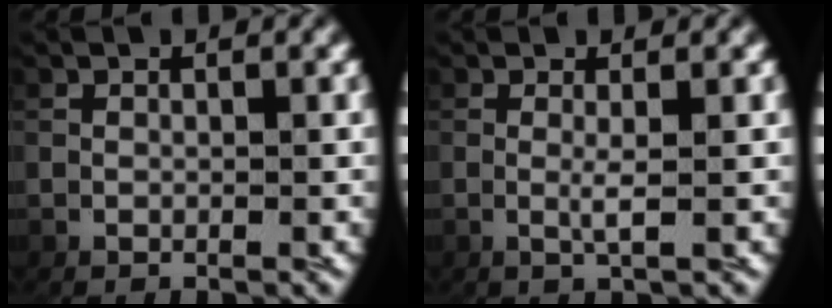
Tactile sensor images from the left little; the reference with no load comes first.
{"total": 1.4, "force": [0.3, -0.3, 1.3], "torque": [-0.035, -0.006, 0.008]}